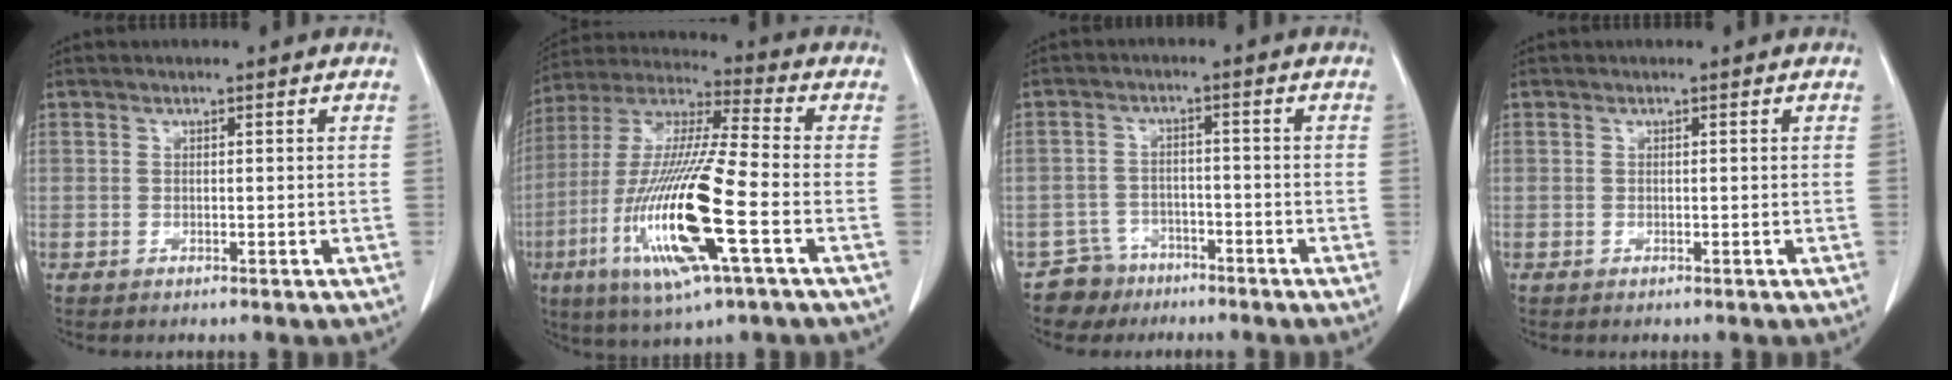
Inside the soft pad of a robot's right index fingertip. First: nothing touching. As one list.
[{"total": 19.9, "force": [-5.9, 1.6, 19.0], "torque": [-0.404, -0.026, -0.112]}, {"total": 4.9, "force": [-3.5, 3.3, -0.7], "torque": [0.020, 0.009, -0.060]}, {"total": 0.0}]